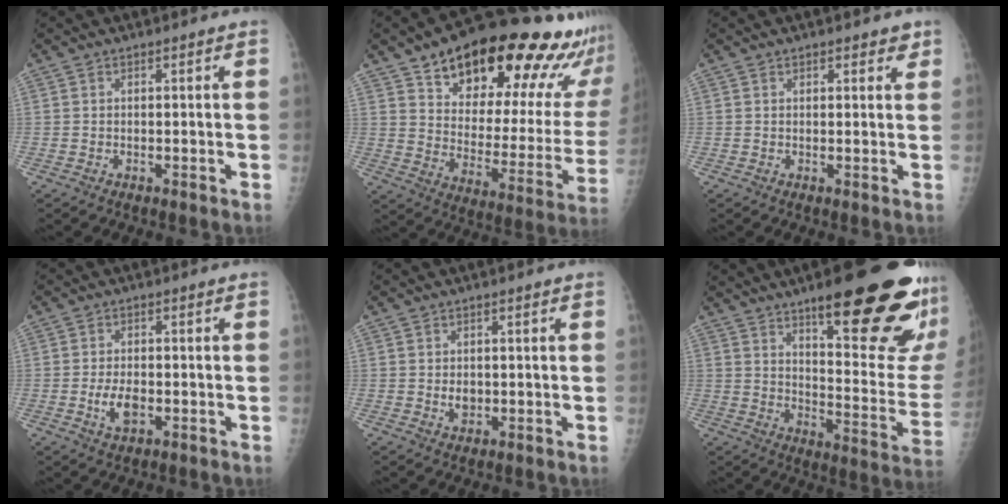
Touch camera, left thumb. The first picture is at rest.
{"total": 30.0, "force": [20.8, 10.7, 18.8], "torque": [-0.241, -0.081, 0.296]}
{"total": 2.3, "force": [1.6, 1.2, 1.0], "torque": [0.008, -0.006, 0.016]}
{"total": 4.5, "force": [-1.2, 2.5, 3.6], "torque": [-0.066, 0.002, -0.019]}
{"total": 2.4, "force": [0.0, 1.8, 1.5], "torque": [-0.014, -0.001, 0.006]}
{"total": 27.7, "force": [15.9, 6.5, 21.7], "torque": [-0.237, -0.071, 0.236]}